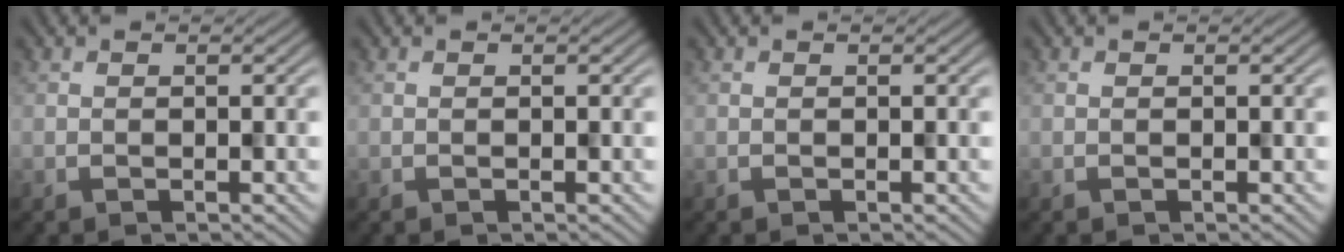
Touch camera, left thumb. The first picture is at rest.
{"total": 0.0}
{"total": 0.0}
{"total": 0.0}